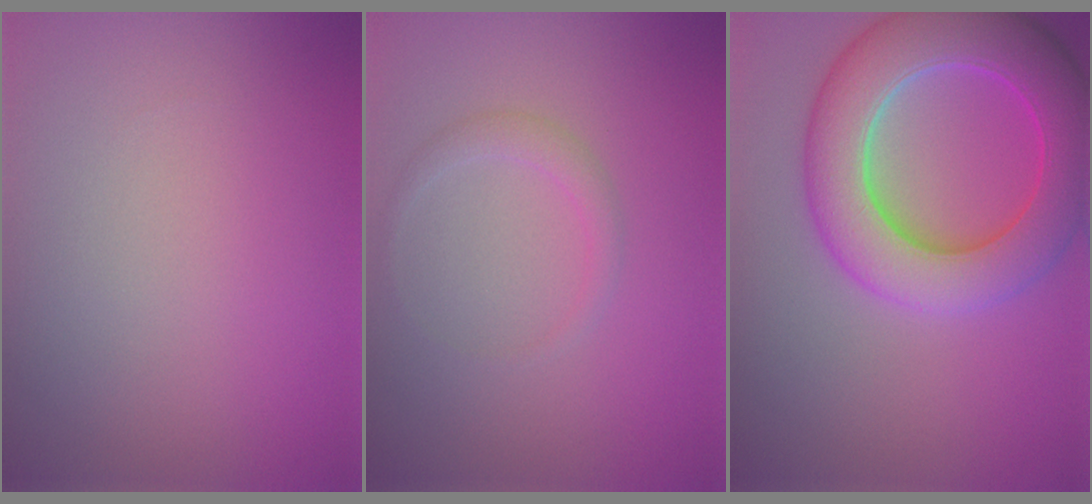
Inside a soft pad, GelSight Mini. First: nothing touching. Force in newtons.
{"total": 1.3, "press": 1.3, "slide": 0.0}
{"total": 9.5, "press": 9.5, "slide": 0.3}